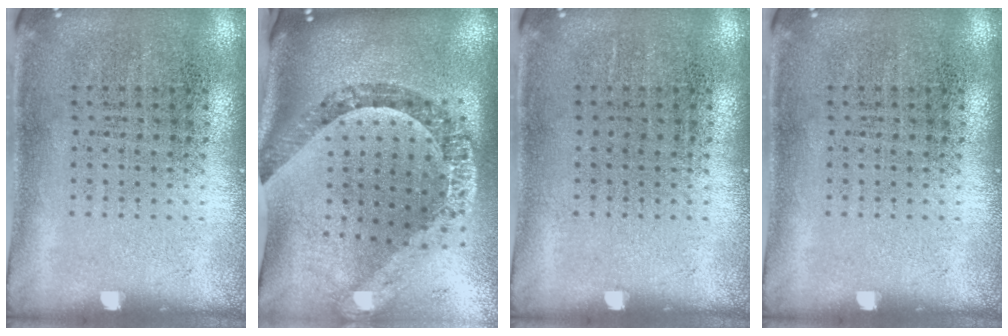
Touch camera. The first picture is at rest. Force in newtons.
{"total": 2.4, "press": 1.9, "slide": 1.5}
{"total": 0.0}
{"total": 0.0}